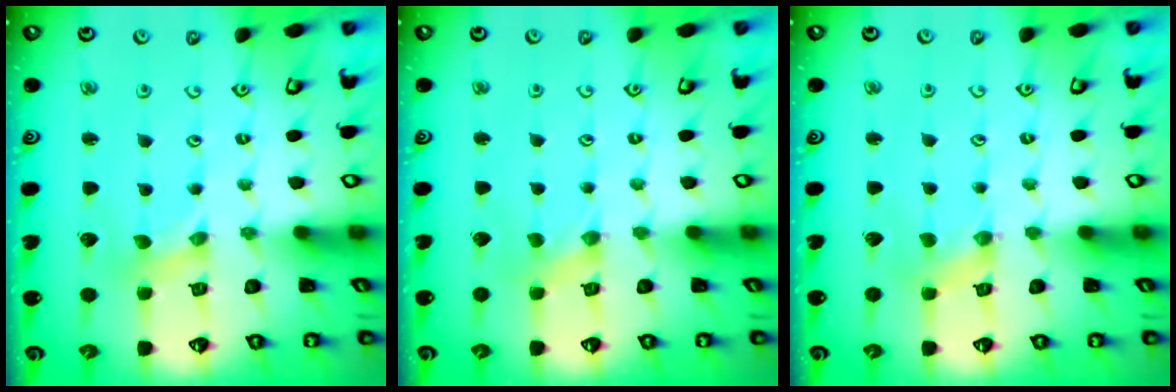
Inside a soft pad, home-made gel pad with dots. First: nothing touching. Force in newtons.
{"total": 0.0}
{"total": 1.1, "press": 1.1, "slide": 0.2}